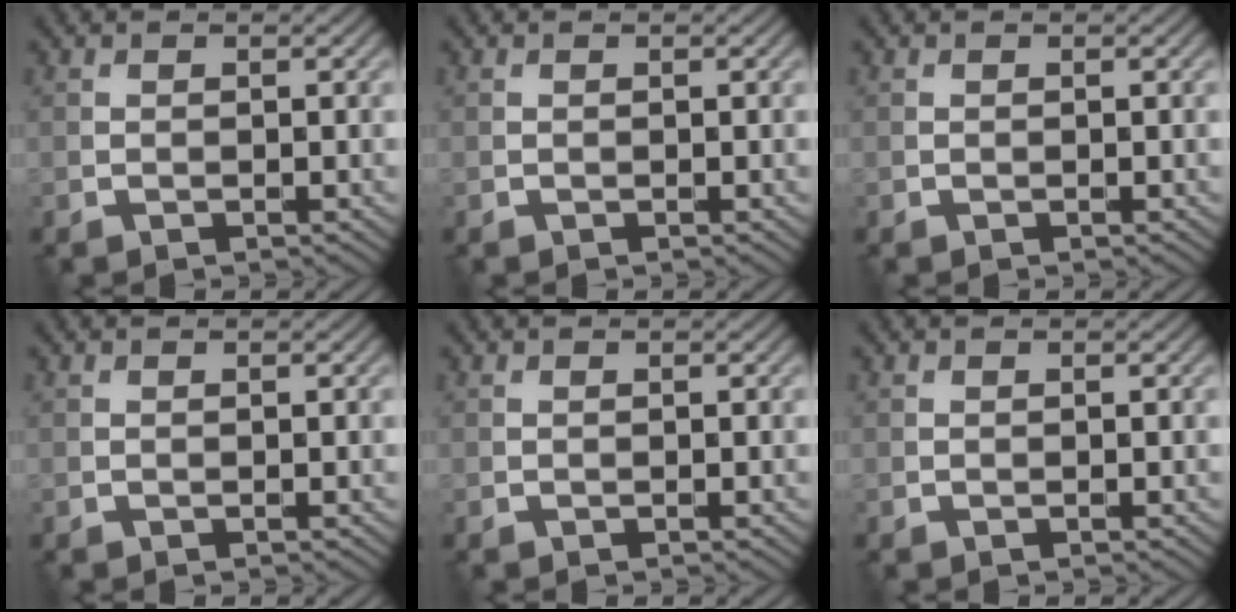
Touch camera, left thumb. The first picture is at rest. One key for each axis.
{"total": 0.0}
{"total": 0.0}
{"total": 0.0}
{"total": 0.0}
{"total": 0.0}